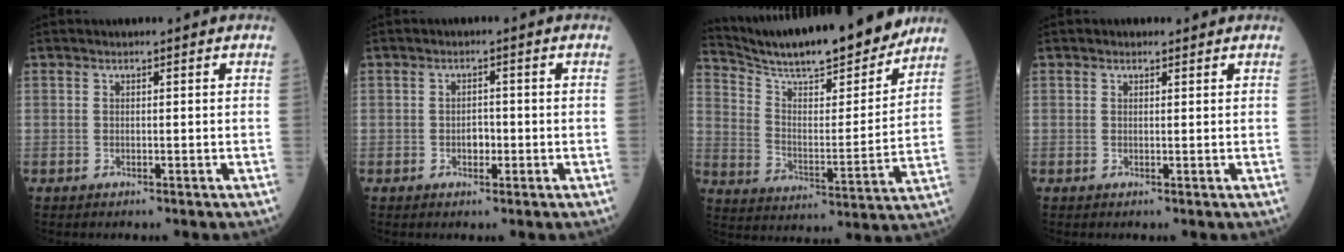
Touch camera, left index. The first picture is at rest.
{"total": 1.8, "force": [-0.5, 1.2, 1.3], "torque": [-0.019, 0.004, -0.007]}
{"total": 20.2, "force": [18.3, 2.2, 8.4], "torque": [-0.151, -0.016, 0.281]}
{"total": 0.9, "force": [0.7, 0.5, 0.1], "torque": [-0.005, 0.001, 0.008]}